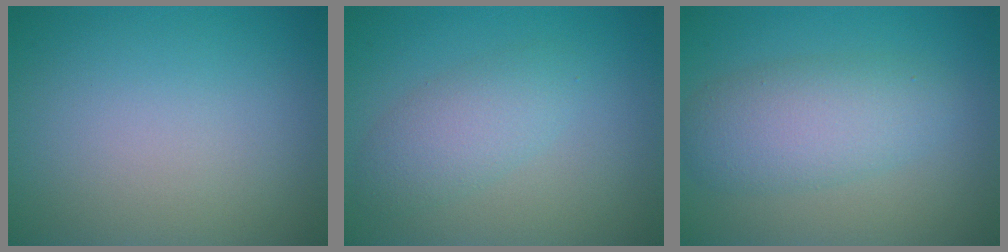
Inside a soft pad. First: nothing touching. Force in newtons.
{"total": 3.1, "press": 3.1, "slide": 0.1}
{"total": 4.8, "press": 4.8, "slide": 0.2}